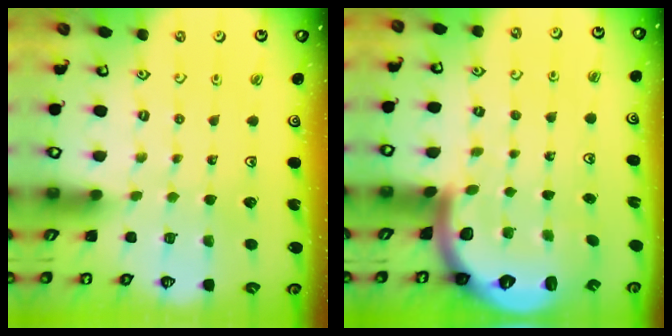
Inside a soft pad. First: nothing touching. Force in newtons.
{"total": 4.6, "press": 4.6, "slide": 0.6}